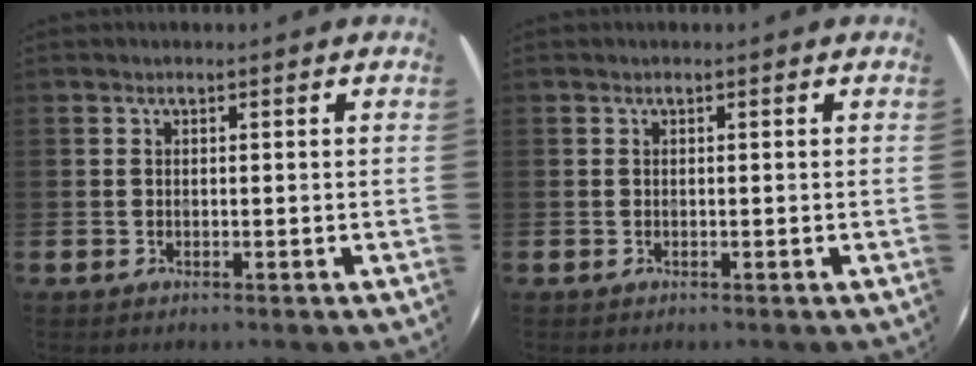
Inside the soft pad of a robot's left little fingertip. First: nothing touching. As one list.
[{"total": 0.0}]